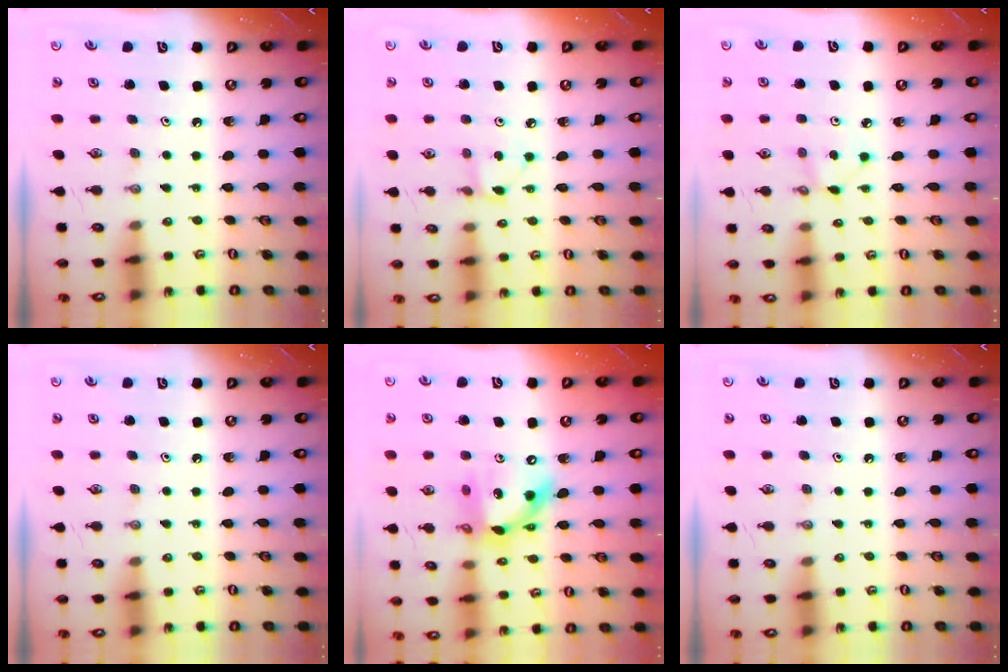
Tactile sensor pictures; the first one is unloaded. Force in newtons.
{"total": 2.8, "press": 2.8, "slide": 0.3}
{"total": 2.2, "press": 2.2, "slide": 0.3}
{"total": 0.0}
{"total": 15.8, "press": 15.7, "slide": 1.6}
{"total": 0.0}